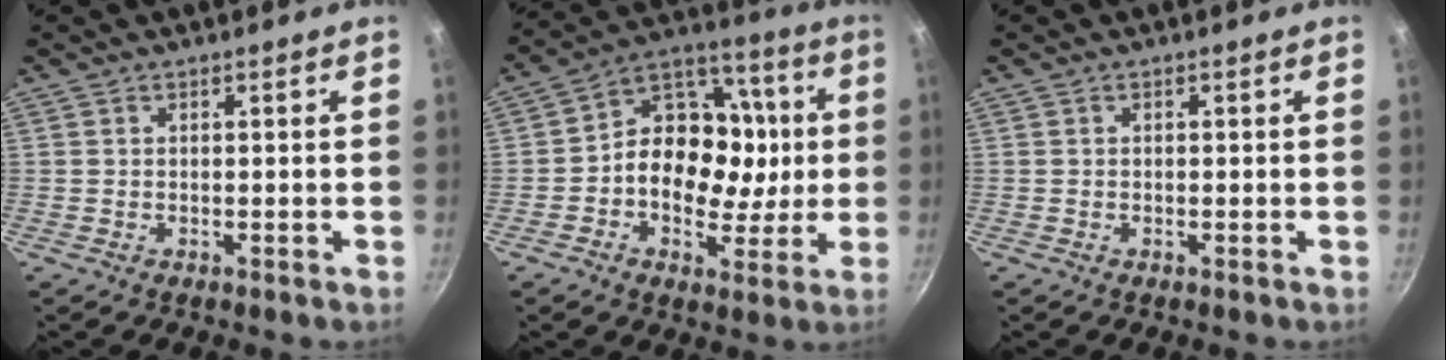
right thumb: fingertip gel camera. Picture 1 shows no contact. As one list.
[{"total": 17.3, "force": [-0.4, 13.3, 11.0], "torque": [-0.133, 0.029, -0.023]}, {"total": 0.0}]